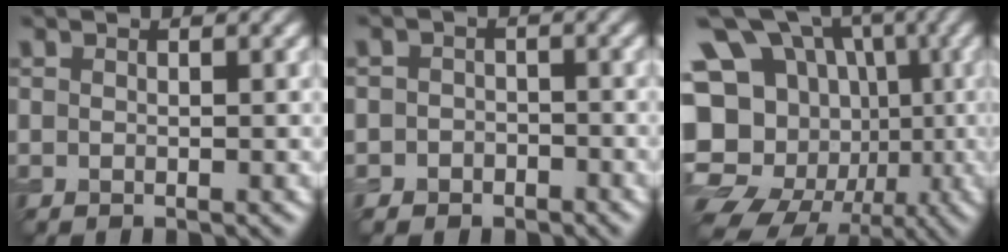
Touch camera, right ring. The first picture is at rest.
{"total": 1.8, "force": [-0.9, 1.6, 0.2], "torque": [0.025, 0.004, -0.027]}
{"total": 21.5, "force": [-2.6, 18.2, 11.2], "torque": [-0.184, 0.009, -0.057]}